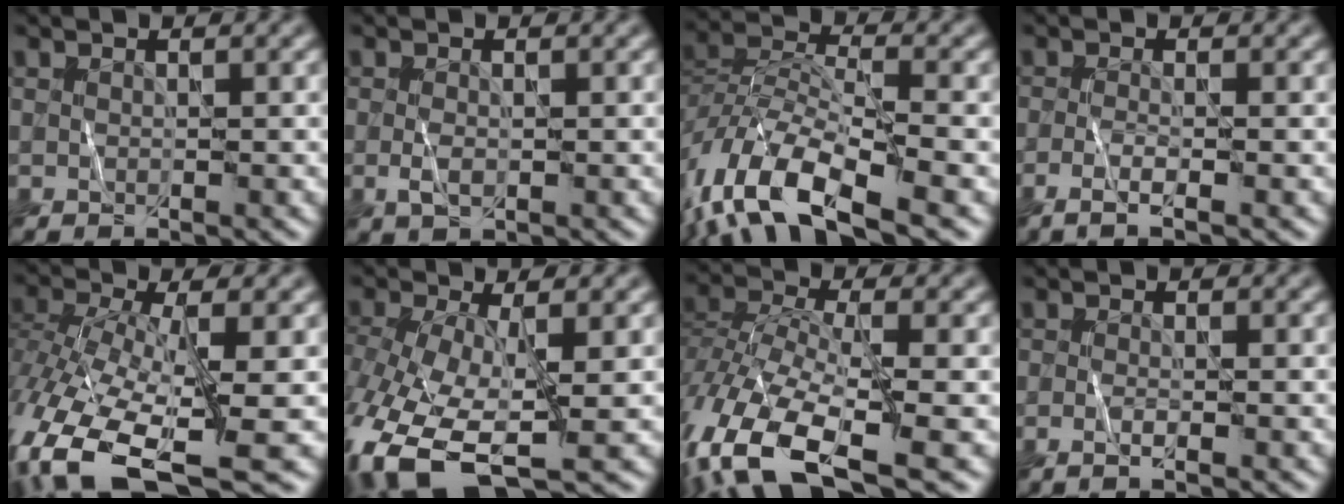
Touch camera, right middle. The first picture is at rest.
{"total": 1.6, "force": [-0.3, 0.8, 1.4], "torque": [-0.033, -0.003, -0.004]}
{"total": 12.4, "force": [-7.3, 4.9, 8.6], "torque": [-0.175, -0.008, -0.143]}
{"total": 2.5, "force": [-1.1, 0.6, 2.1], "torque": [-0.040, -0.007, -0.026]}
{"total": 14.5, "force": [-6.9, 5.9, 11.3], "torque": [-0.259, -0.034, -0.107]}
{"total": 11.0, "force": [-4.5, 5.0, 8.6], "torque": [-0.200, -0.028, -0.077]}
{"total": 14.3, "force": [-8.1, 5.9, 10.3], "torque": [-0.249, -0.029, -0.135]}
{"total": 1.5, "force": [-0.5, 0.4, 1.3], "torque": [-0.023, -0.006, -0.011]}